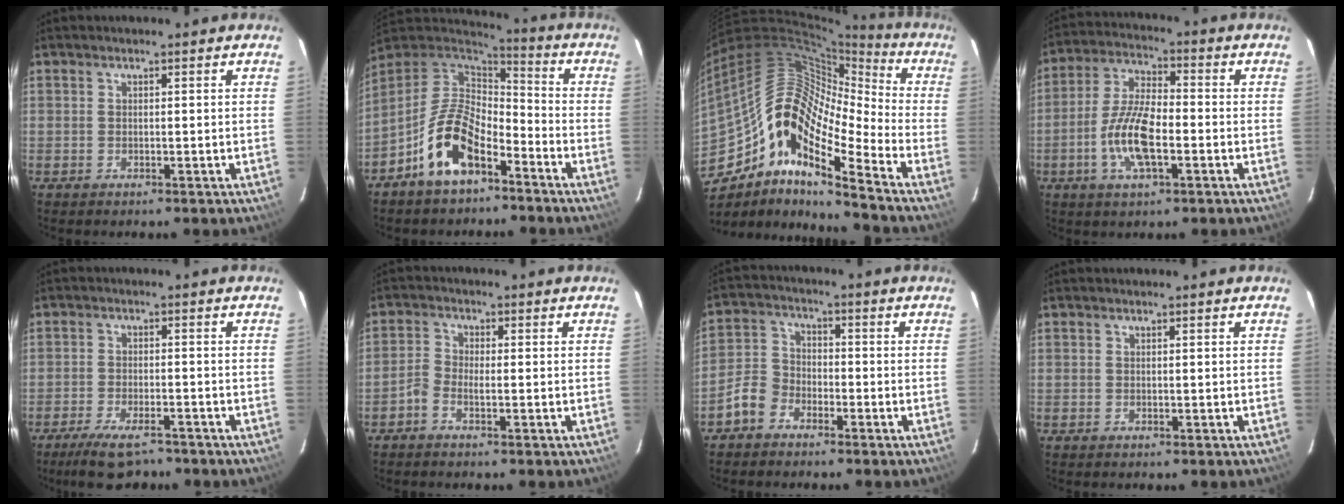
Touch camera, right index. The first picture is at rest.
{"total": 14.1, "force": [-7.7, 6.8, 9.5], "torque": [-0.194, 0.011, -0.144]}
{"total": 18.7, "force": [-9.0, 5.8, 15.3], "torque": [-0.250, -0.007, -0.189]}
{"total": 11.1, "force": [-3.4, 4.0, 9.8], "torque": [-0.202, 0.002, -0.068]}
{"total": 8.3, "force": [-6.7, 2.4, 4.2], "torque": [-0.107, -0.014, -0.117]}
{"total": 2.2, "force": [-1.3, 1.0, 1.5], "torque": [-0.045, 0.008, -0.032]}
{"total": 5.7, "force": [-3.9, 3.8, 1.8], "torque": [-0.043, 0.022, -0.080]}
{"total": 0.0}